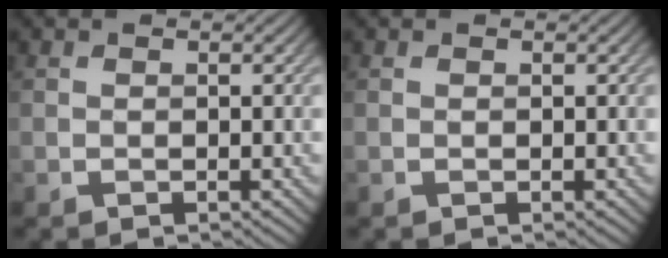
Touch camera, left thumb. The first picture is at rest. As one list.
[{"total": 0.0}]